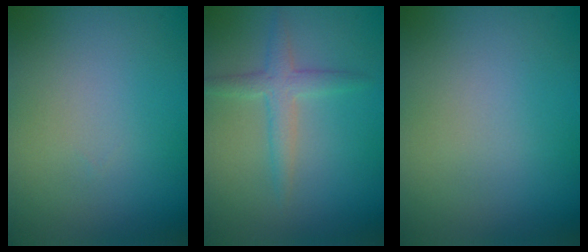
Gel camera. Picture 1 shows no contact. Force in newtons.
{"total": 2.4, "press": 2.4, "slide": 0.0}
{"total": 0.0}